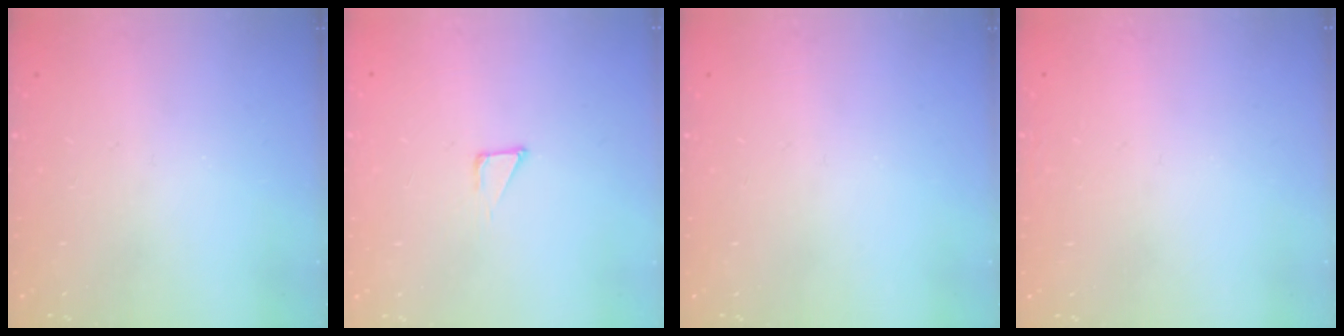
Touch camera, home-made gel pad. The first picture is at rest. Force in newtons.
{"total": 2.7, "press": 2.7, "slide": 0.3}
{"total": 0.0}
{"total": 1.6, "press": 1.6, "slide": 0.1}